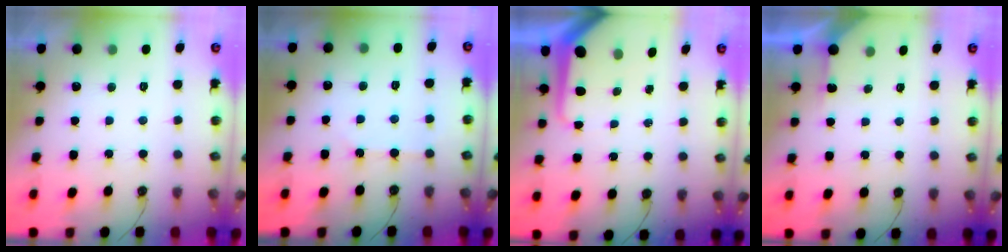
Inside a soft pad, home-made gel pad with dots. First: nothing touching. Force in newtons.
{"total": 2.5, "press": 2.4, "slide": 0.4}
{"total": 10.2, "press": 10.1, "slide": 1.1}
{"total": 2.0, "press": 1.9, "slide": 0.2}